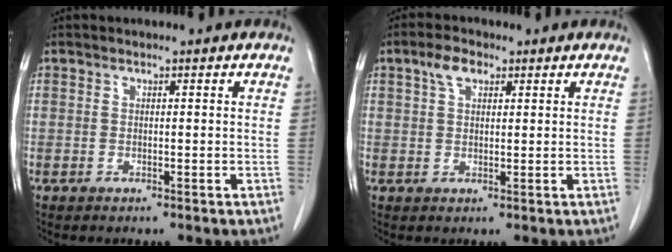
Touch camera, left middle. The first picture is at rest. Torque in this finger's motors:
{"motor_torque": [1.03, -0.50, -0.04, 0.01]}